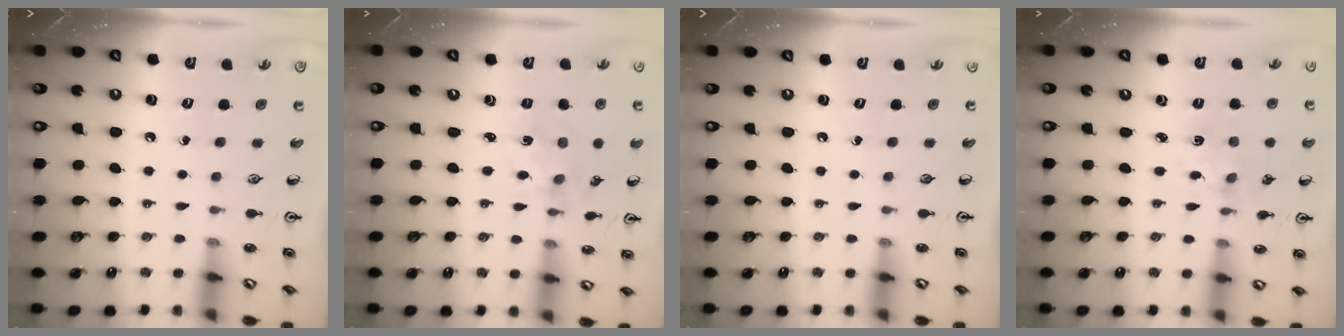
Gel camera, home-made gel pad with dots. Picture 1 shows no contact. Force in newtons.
{"total": 1.6, "press": 1.5, "slide": 0.1}
{"total": 0.0}
{"total": 1.5, "press": 1.4, "slide": 0.4}